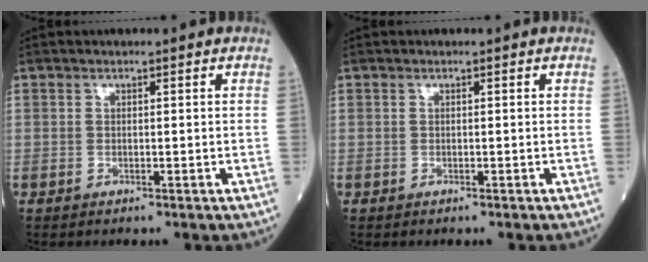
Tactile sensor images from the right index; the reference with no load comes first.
{"total": 0.0}